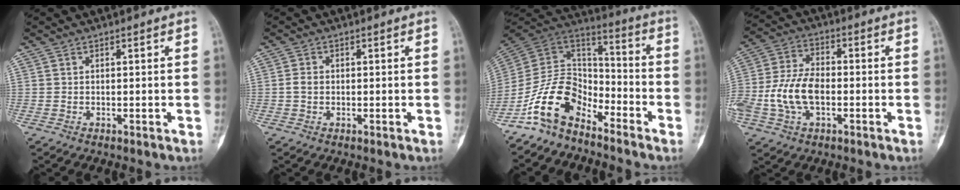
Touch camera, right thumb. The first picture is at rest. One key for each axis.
{"total": 1.8, "fx": -0.1, "fy": 1.4, "fz": 1.1, "tx": -0.022, "ty": 0.005, "tz": -0.004}
{"total": 12.9, "fx": -8.8, "fy": 7.3, "fz": 6.0, "tx": -0.099, "ty": 0.096, "tz": -0.182}
{"total": 11.9, "fx": -2.6, "fy": 7.2, "fz": 9.1, "tx": -0.186, "ty": 0.025, "tz": -0.052}